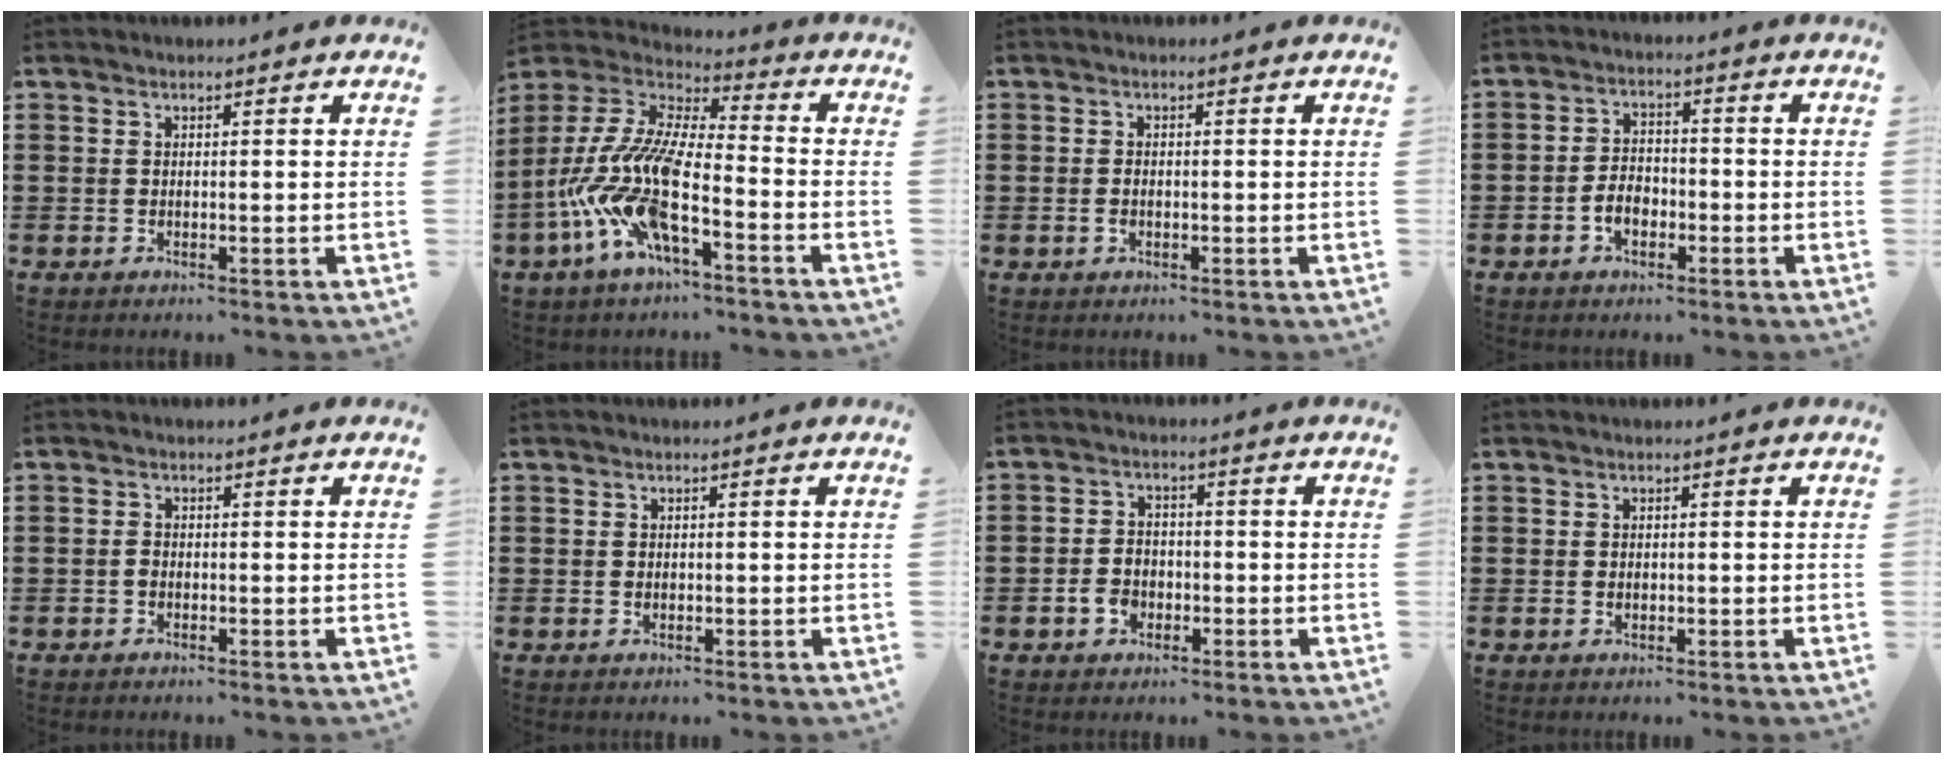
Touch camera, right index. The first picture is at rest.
{"total": 13.0, "force": [-6.9, 3.8, 10.3], "torque": [-0.261, -0.024, -0.152]}
{"total": 1.1, "force": [-0.5, 0.5, 0.9], "torque": [-0.019, -0.004, -0.008]}
{"total": 3.9, "force": [-1.7, 2.4, 2.5], "torque": [-0.055, 0.003, -0.035]}
{"total": 0.9, "force": [-0.5, 0.6, 0.6], "torque": [-0.013, -0.001, -0.009]}
{"total": 0.5, "force": [-0.1, 0.4, 0.3], "torque": [-0.007, 0.002, -0.003]}
{"total": 3.8, "force": [-1.6, 2.8, 2.0], "torque": [-0.050, 0.001, -0.033]}
{"total": 1.1, "force": [0.2, 0.9, 0.6], "torque": [-0.013, 0.007, 0.002]}